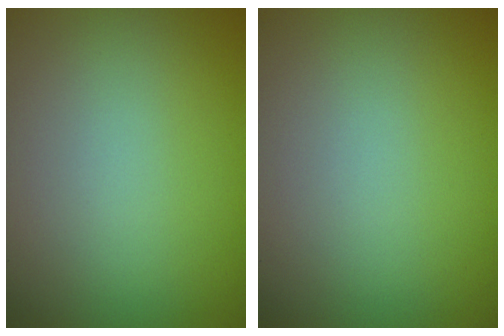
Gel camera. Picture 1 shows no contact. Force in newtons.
{"total": 0.0}